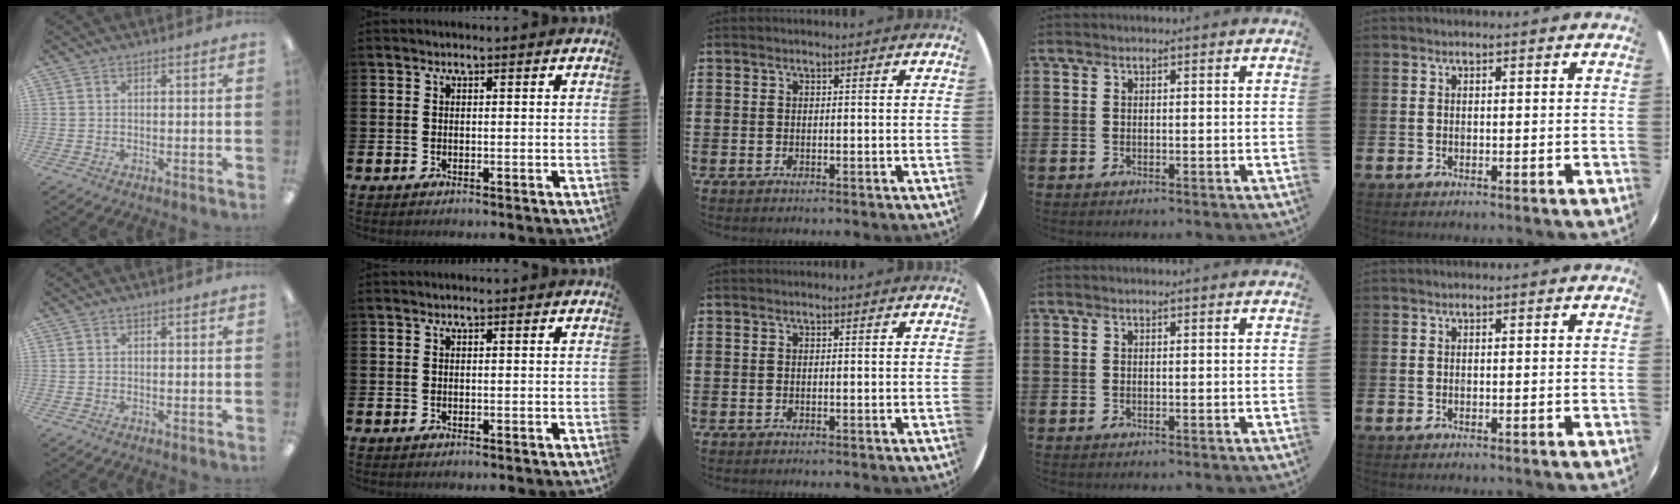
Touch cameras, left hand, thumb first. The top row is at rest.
{}